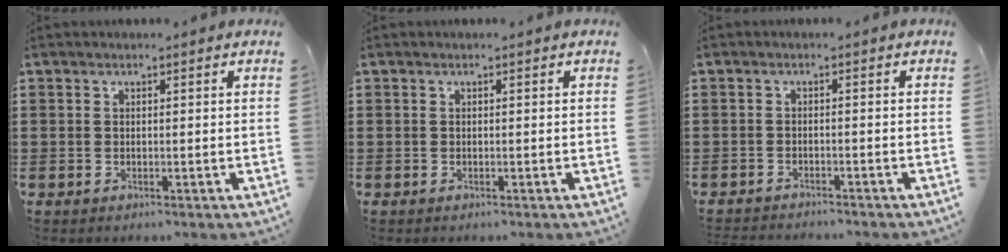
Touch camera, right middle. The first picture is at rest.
{"total": 0.0}
{"total": 1.6, "force": [-1.6, 0.0, 0.1], "torque": [-0.006, -0.001, -0.033]}